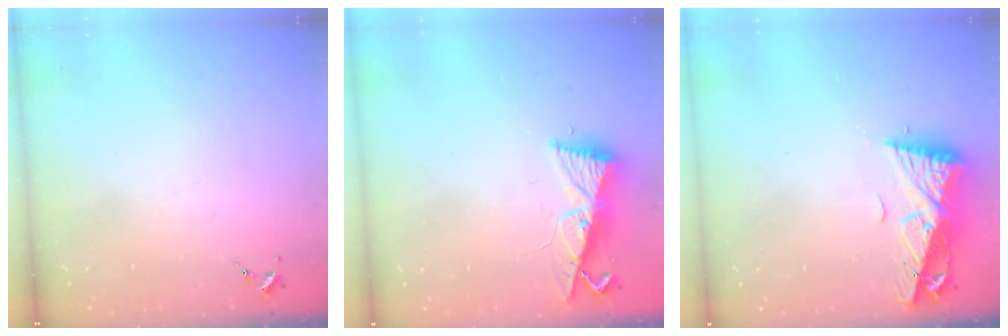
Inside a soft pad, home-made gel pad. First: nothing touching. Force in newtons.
{"total": 9.0, "press": 8.9, "slide": 1.2}
{"total": 11.0, "press": 10.9, "slide": 1.3}